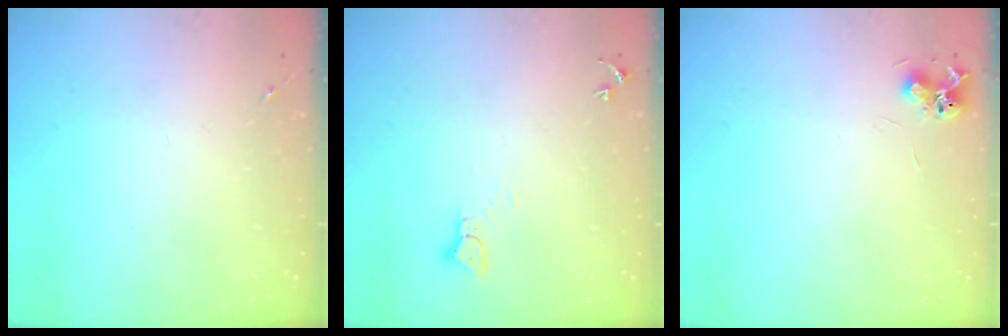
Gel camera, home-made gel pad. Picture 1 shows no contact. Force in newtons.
{"total": 2.3, "press": 2.3, "slide": 0.3}
{"total": 6.5, "press": 6.5, "slide": 0.8}